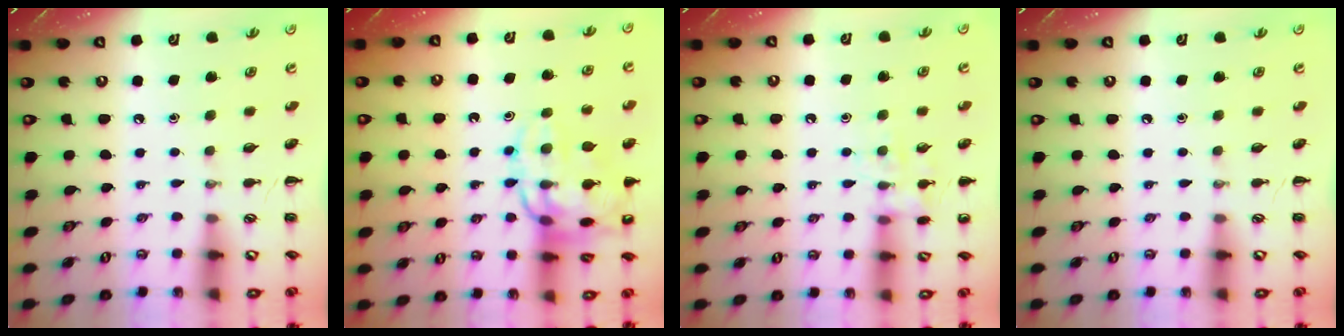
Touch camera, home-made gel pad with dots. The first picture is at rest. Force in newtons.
{"total": 16.2, "press": 16.2, "slide": 1.6}
{"total": 9.4, "press": 9.4, "slide": 0.6}
{"total": 0.0}